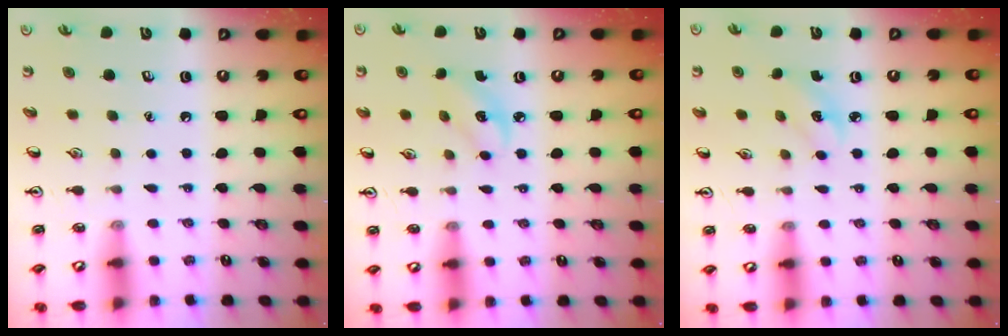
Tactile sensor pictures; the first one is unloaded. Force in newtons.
{"total": 2.9, "press": 2.8, "slide": 0.7}
{"total": 2.6, "press": 2.5, "slide": 0.8}